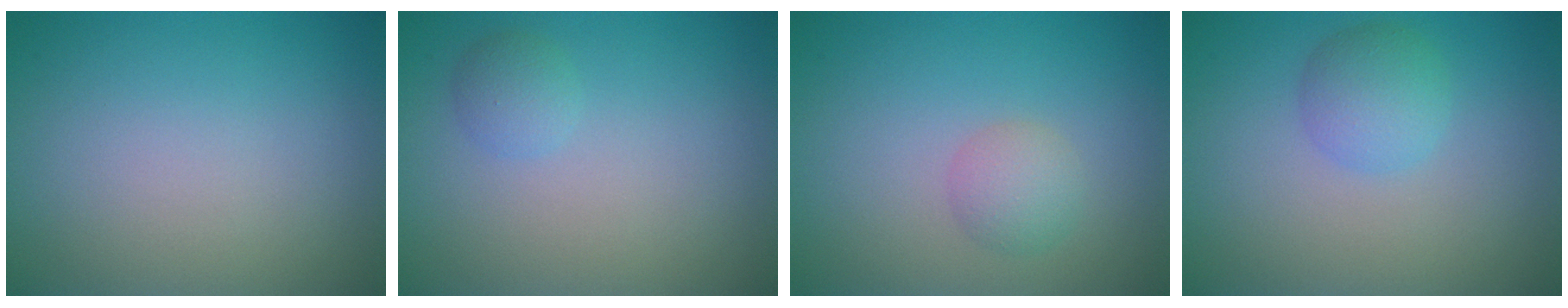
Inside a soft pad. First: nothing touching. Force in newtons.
{"total": 1.3, "press": 1.3, "slide": 0.0}
{"total": 1.9, "press": 1.9, "slide": 0.0}
{"total": 2.7, "press": 2.7, "slide": 0.1}